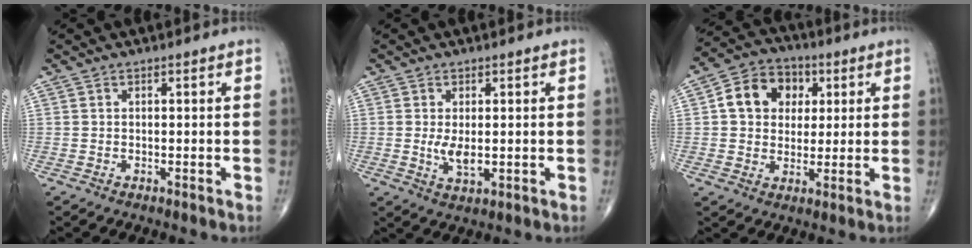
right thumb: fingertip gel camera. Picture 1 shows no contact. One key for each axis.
{"total": 4.0, "fx": 0.0, "fy": 1.8, "fz": 3.6, "tx": -0.066, "ty": -0.011, "tz": 0.005}
{"total": 11.0, "fx": 2.6, "fy": 8.9, "fz": 5.9, "tx": -0.063, "ty": 0.007, "tz": 0.034}